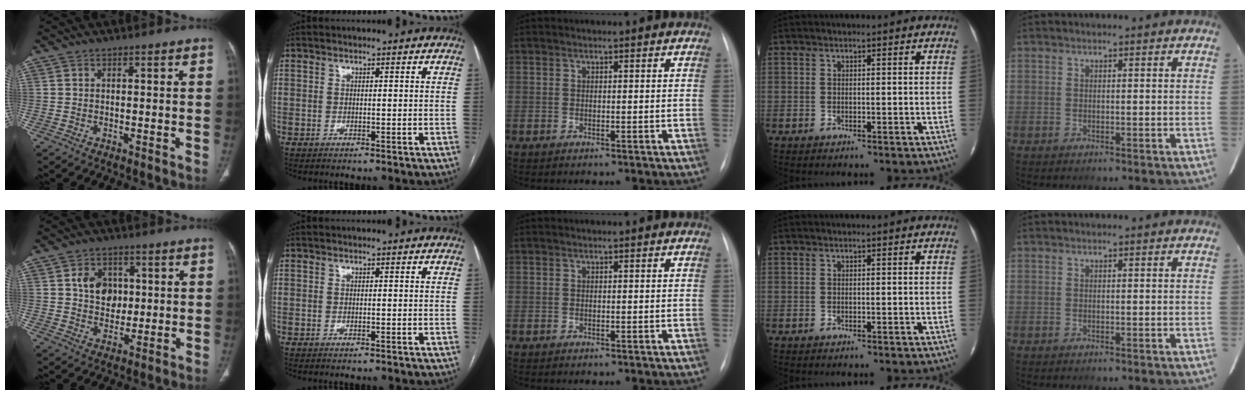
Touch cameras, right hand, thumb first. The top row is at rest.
{"thumb": {"total": 7.4, "force": [1.3, 5.9, 4.2], "torque": [-0.037, -0.004, 0.024]}}